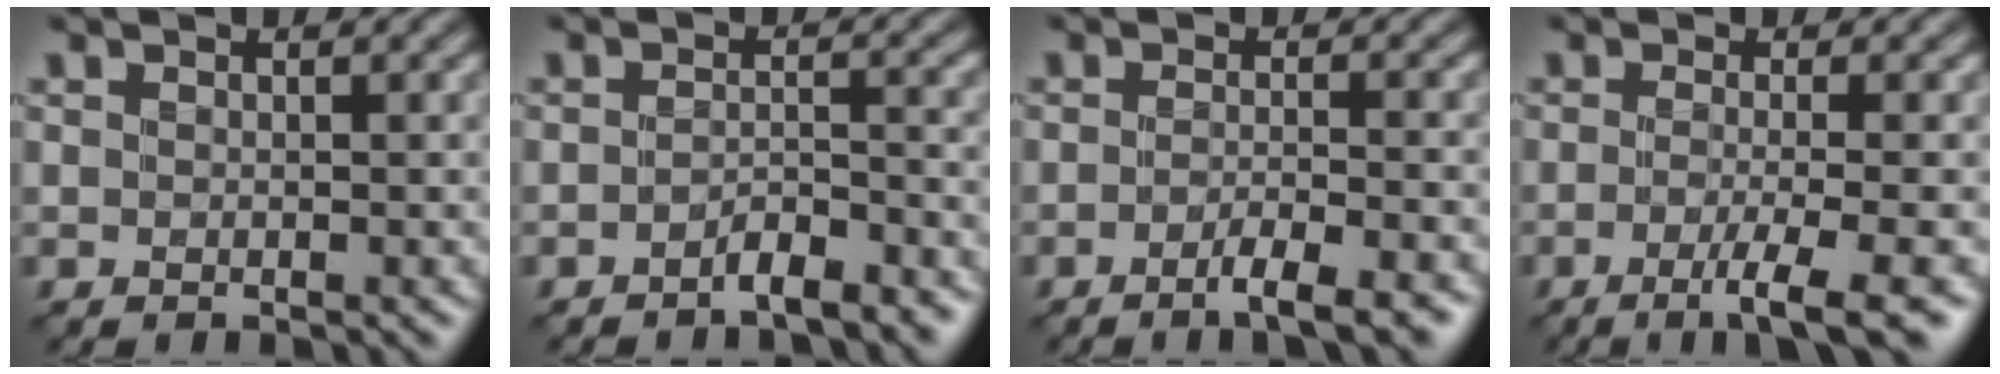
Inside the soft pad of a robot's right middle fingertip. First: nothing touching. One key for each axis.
{"total": 2.6, "fx": -2.1, "fy": 0.5, "fz": 1.4, "tx": -0.024, "ty": 0.006, "tz": -0.041}
{"total": 3.6, "fx": -2.3, "fy": 0.6, "fz": 2.8, "tx": -0.041, "ty": 0.003, "tz": -0.043}
{"total": 4.3, "fx": -1.8, "fy": 0.7, "fz": 3.8, "tx": -0.059, "ty": -0.005, "tz": -0.039}